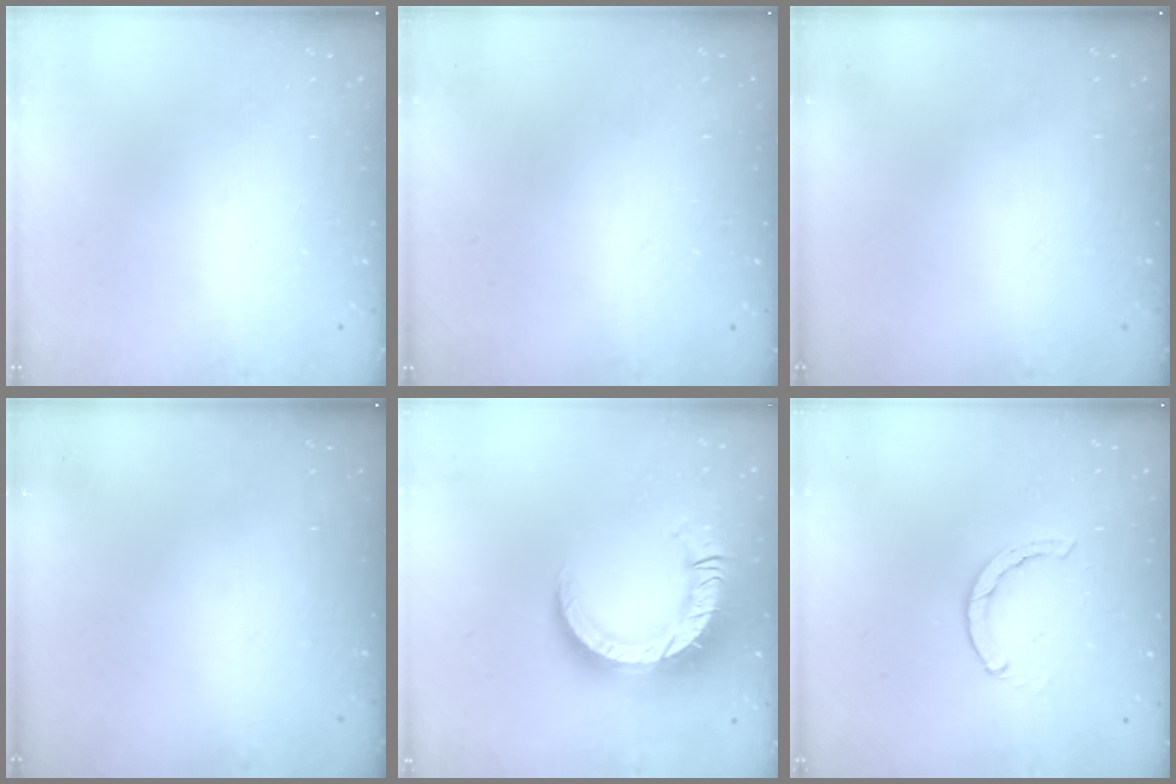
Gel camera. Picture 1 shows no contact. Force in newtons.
{"total": 2.4, "press": 2.4, "slide": 0.2}
{"total": 0.0}
{"total": 0.0}
{"total": 15.7, "press": 15.6, "slide": 1.7}
{"total": 2.1, "press": 2.1, "slide": 0.3}